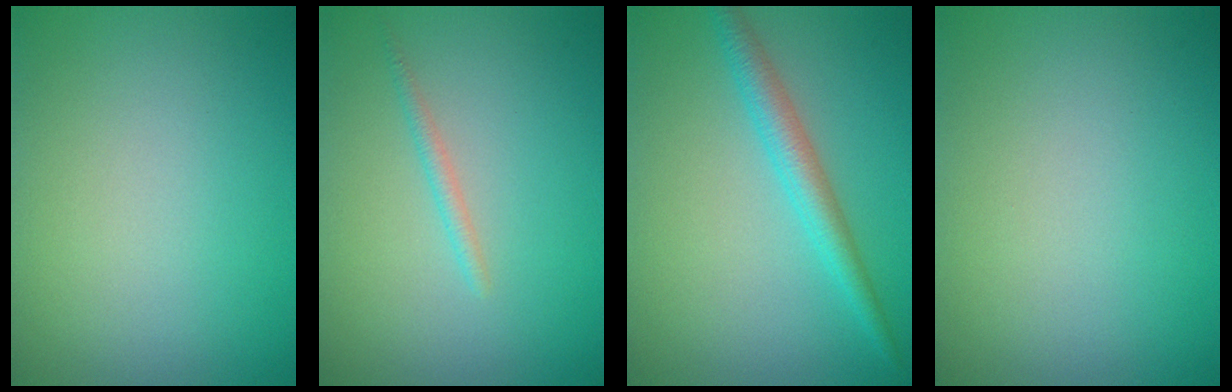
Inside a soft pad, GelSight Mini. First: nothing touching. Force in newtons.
{"total": 1.1, "press": 1.1, "slide": 0.0}
{"total": 3.0, "press": 3.0, "slide": 0.2}
{"total": 0.0}